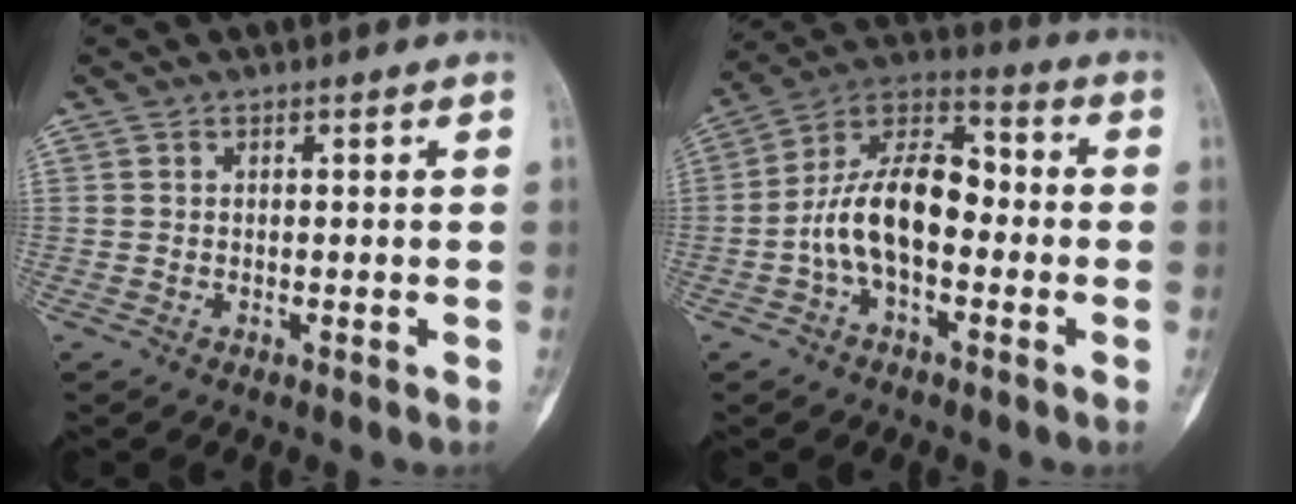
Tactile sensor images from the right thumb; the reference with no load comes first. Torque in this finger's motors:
{"motor_torque": [1.14, 1.06, 1.49, -0.30, 0.14]}